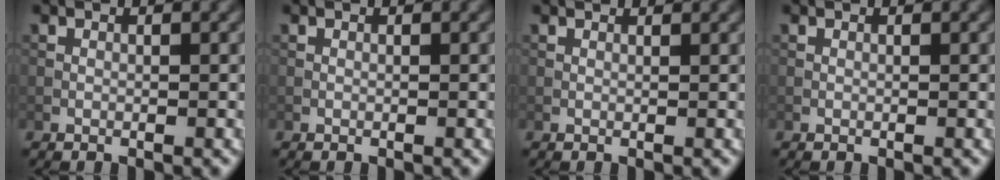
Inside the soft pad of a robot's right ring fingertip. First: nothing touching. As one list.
[{"total": 0.0}, {"total": 1.2, "force": [1.1, 0.1, 0.5], "torque": [-0.018, -0.004, 0.006]}, {"total": 0.0}]